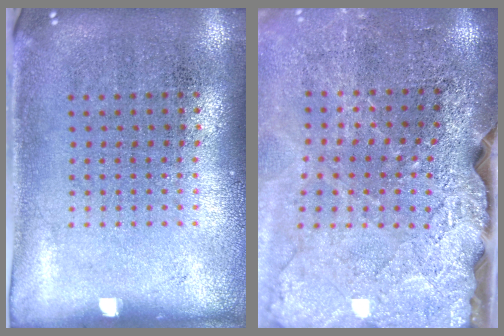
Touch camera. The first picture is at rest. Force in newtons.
{"total": 4.0, "press": 3.4, "slide": 2.1}